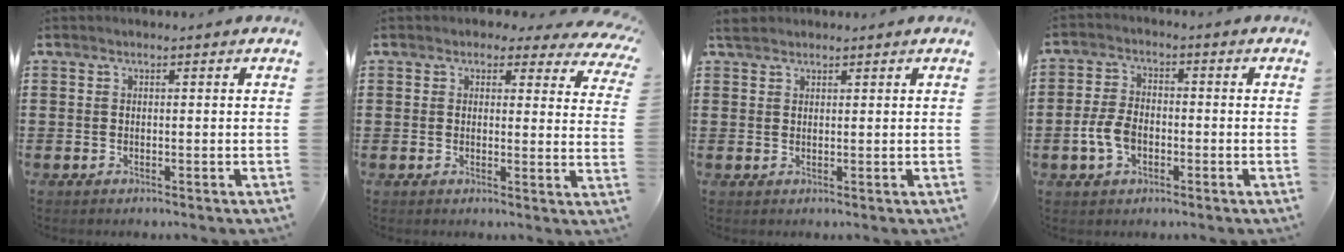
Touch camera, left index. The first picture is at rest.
{"total": 2.9, "force": [2.3, 1.3, 1.2], "torque": [-0.022, -0.010, 0.038]}
{"total": 1.8, "force": [1.5, 0.7, 0.8], "torque": [-0.019, 0.005, 0.028]}
{"total": 5.6, "force": [-1.7, 3.4, 4.1], "torque": [-0.099, 0.000, -0.037]}